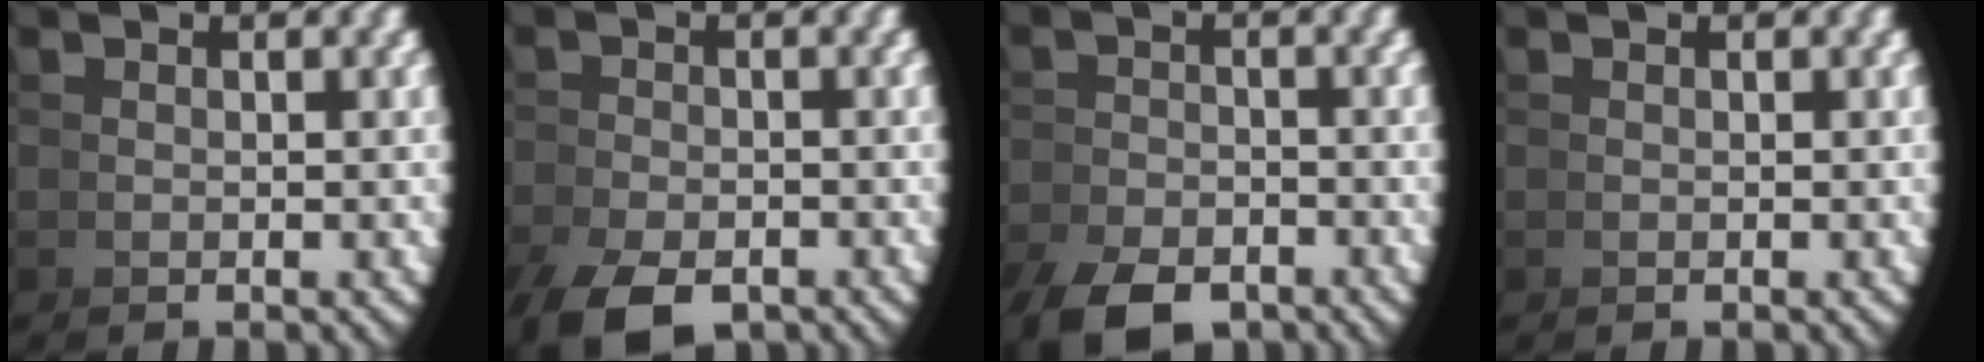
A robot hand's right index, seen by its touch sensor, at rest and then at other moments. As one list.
[{"total": 3.1, "force": [-2.7, 0.5, 1.4], "torque": [-0.018, -0.017, -0.036]}, {"total": 3.3, "force": [-3.1, 0.4, 1.1], "torque": [-0.001, -0.013, -0.049]}, {"total": 0.0}]